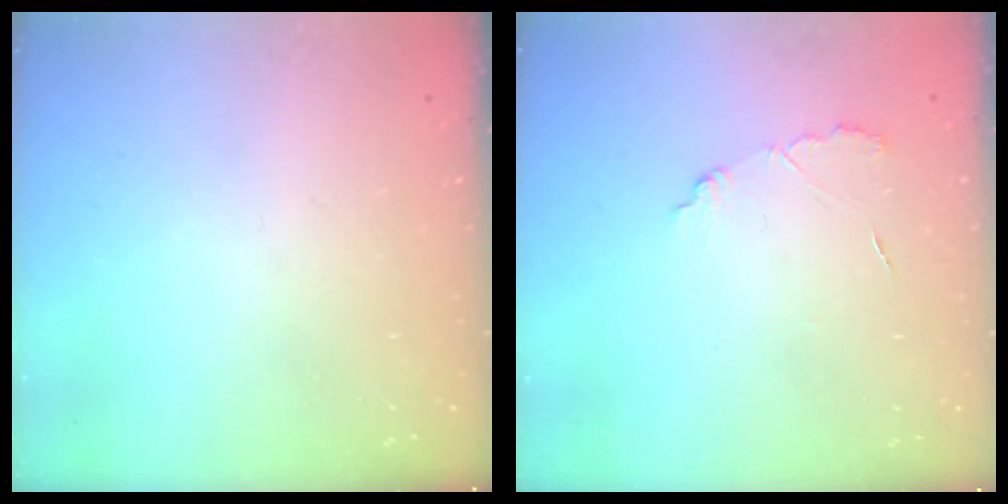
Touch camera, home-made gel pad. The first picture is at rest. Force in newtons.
{"total": 4.7, "press": 4.7, "slide": 0.4}